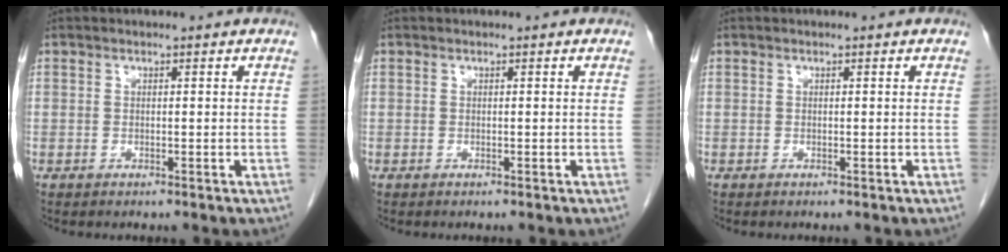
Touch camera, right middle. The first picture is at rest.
{"total": 0.0}
{"total": 0.0}